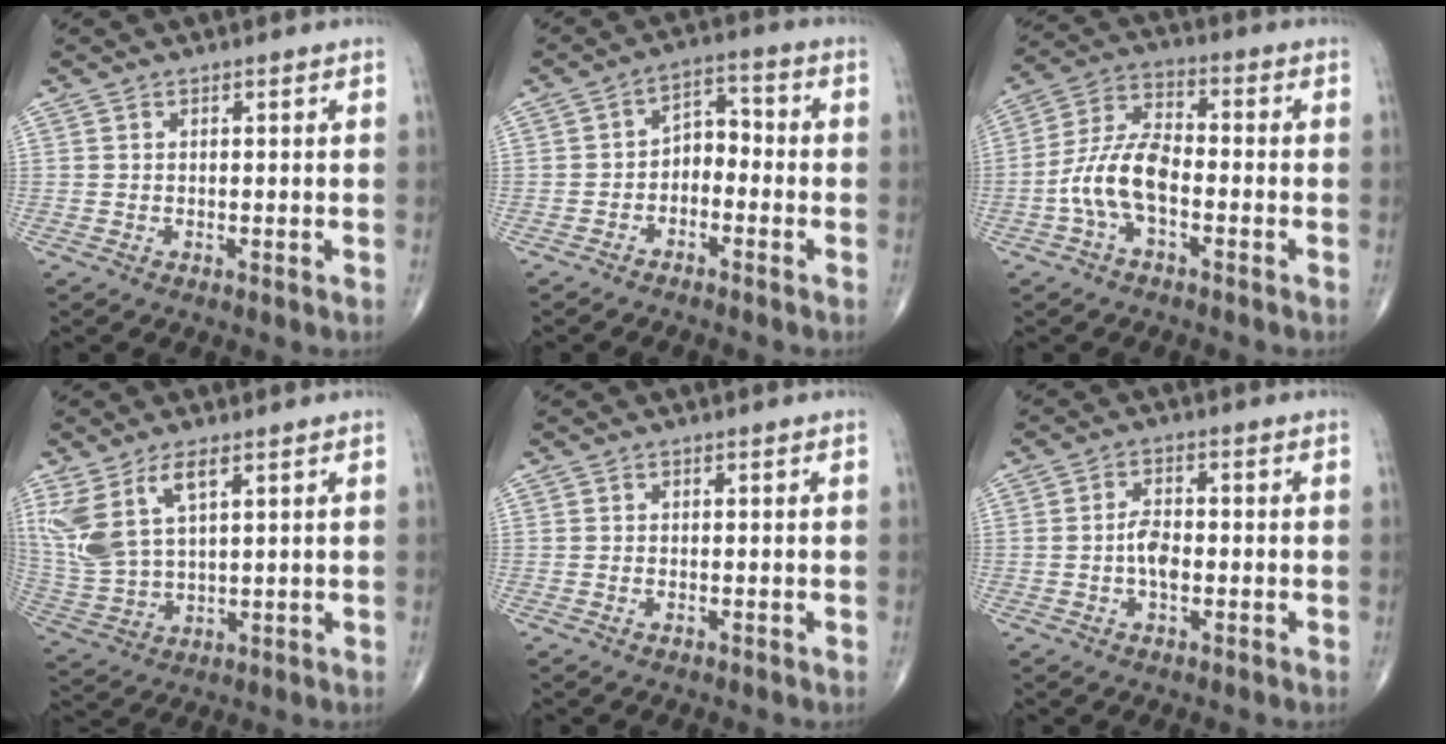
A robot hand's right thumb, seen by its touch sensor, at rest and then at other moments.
{"total": 5.4, "force": [-2.2, 3.5, 3.4], "torque": [-0.037, 0.039, -0.048]}
{"total": 10.0, "force": [-2.9, 4.9, 8.2], "torque": [-0.169, 0.038, -0.064]}
{"total": 11.2, "force": [5.2, 4.8, 8.7], "torque": [-0.200, -0.013, 0.118]}
{"total": 0.6, "force": [-0.2, 0.3, 0.4], "torque": [-0.011, 0.002, -0.003]}
{"total": 4.3, "force": [-0.8, 2.2, 3.6], "torque": [-0.063, 0.010, -0.019]}